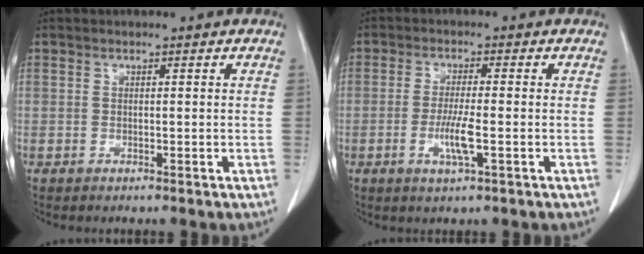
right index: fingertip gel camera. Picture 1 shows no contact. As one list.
[{"total": 5.0, "force": [-1.4, 0.2, 4.8], "torque": [-0.095, -0.010, -0.025]}]